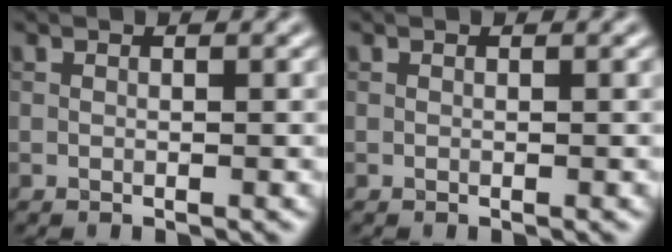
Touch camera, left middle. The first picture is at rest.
{"total": 0.0}